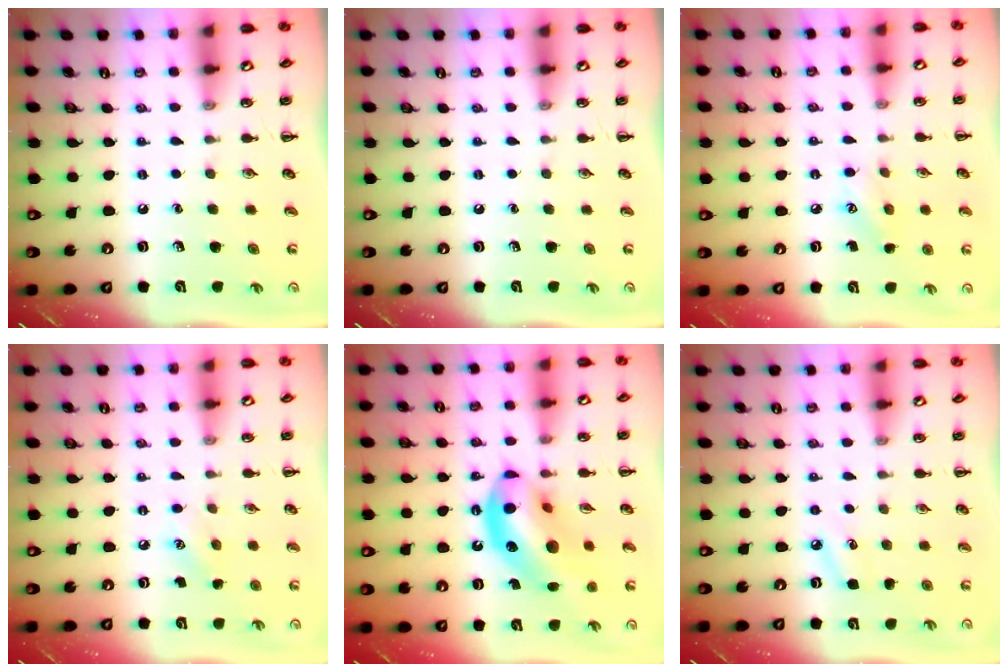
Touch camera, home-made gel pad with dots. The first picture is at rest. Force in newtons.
{"total": 0.0}
{"total": 6.7, "press": 6.5, "slide": 1.5}
{"total": 6.1, "press": 5.9, "slide": 1.5}
{"total": 16.6, "press": 16.0, "slide": 4.3}
{"total": 5.2, "press": 5.0, "slide": 1.4}